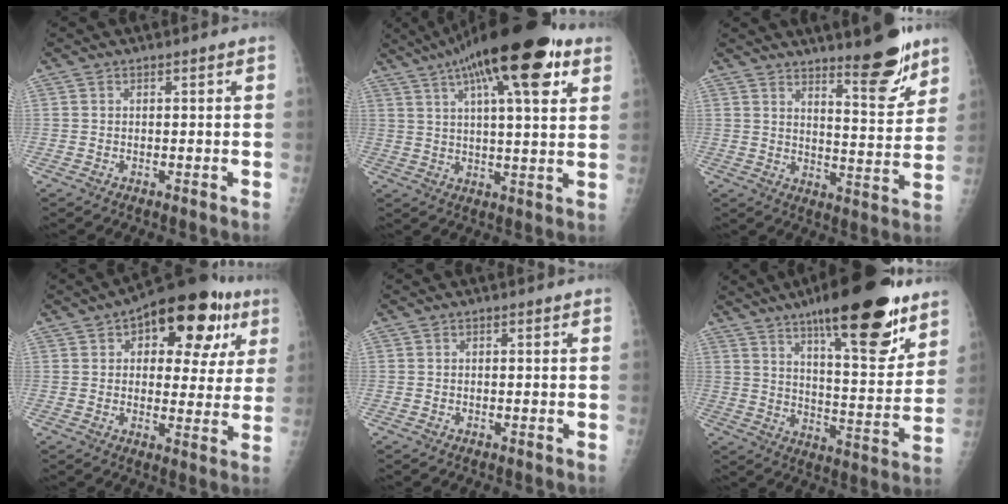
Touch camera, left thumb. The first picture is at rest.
{"total": 20.9, "force": [10.8, 5.7, 16.9], "torque": [-0.262, -0.006, 0.163]}
{"total": 10.6, "force": [7.8, 2.2, 6.8], "torque": [-0.075, -0.067, 0.122]}
{"total": 18.5, "force": [7.9, 9.6, 13.6], "torque": [-0.132, 0.002, 0.100]}
{"total": 0.0}
{"total": 22.1, "force": [14.1, 5.9, 16.0], "torque": [-0.205, -0.072, 0.214]}